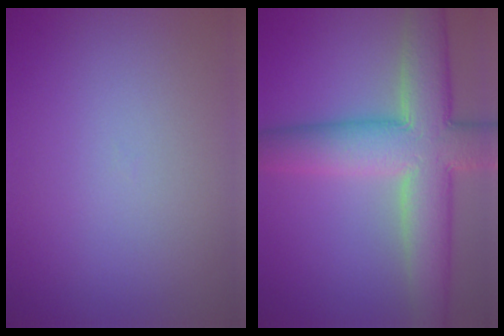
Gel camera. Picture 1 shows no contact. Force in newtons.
{"total": 10.3, "press": 10.2, "slide": 0.6}